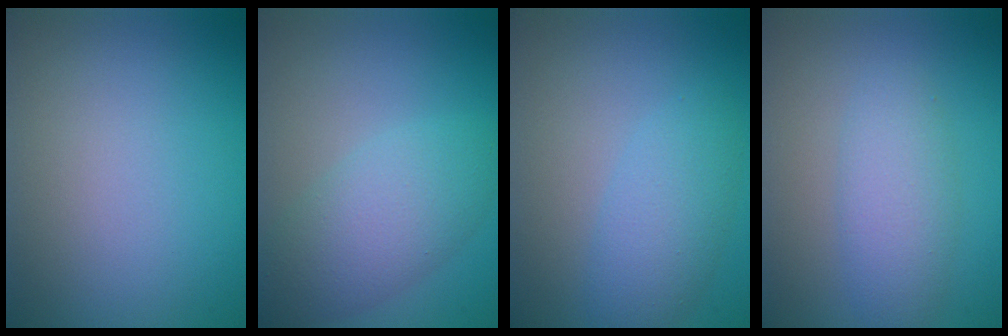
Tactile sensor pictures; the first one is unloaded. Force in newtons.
{"total": 5.0, "press": 5.0, "slide": 0.1}
{"total": 3.3, "press": 3.3, "slide": 0.1}
{"total": 3.2, "press": 3.2, "slide": 0.1}